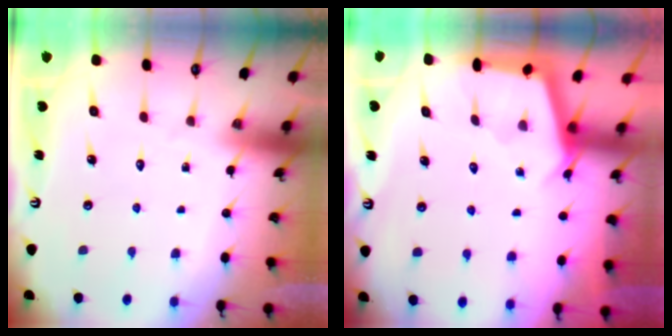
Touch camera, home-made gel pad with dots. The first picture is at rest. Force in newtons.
{"total": 2.8, "press": 2.8, "slide": 0.4}